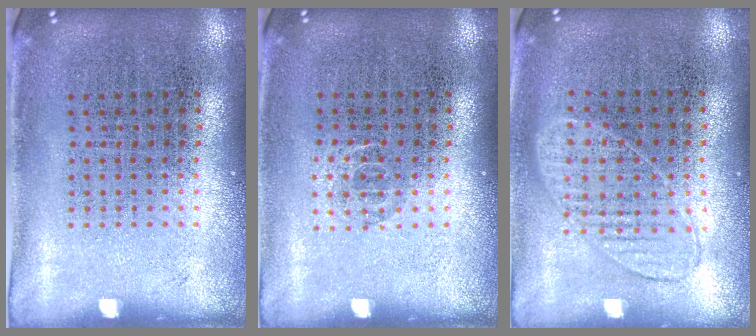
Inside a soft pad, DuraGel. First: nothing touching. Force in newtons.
{"total": 0.6, "press": 0.4, "slide": 0.4}
{"total": 0.9, "press": 0.9, "slide": 0.4}